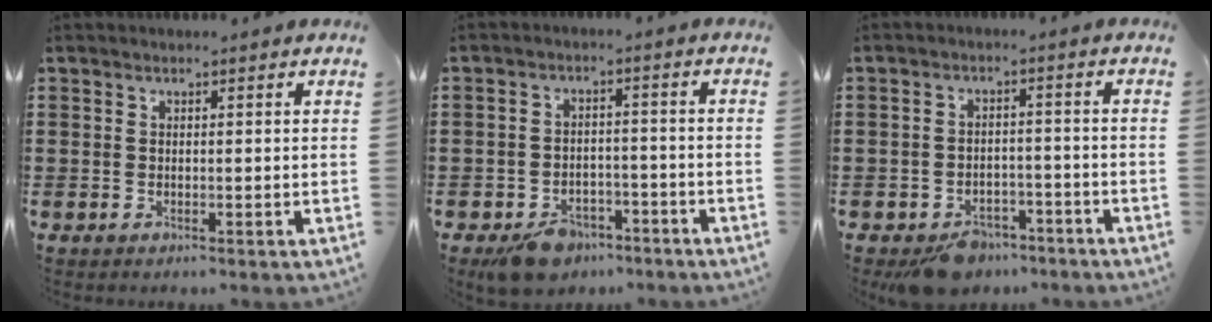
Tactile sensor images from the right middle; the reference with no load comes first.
{"total": 5.2, "force": [-4.3, 2.4, 1.7], "torque": [-0.032, 0.013, -0.081]}
{"total": 4.6, "force": [-4.1, 1.9, 1.0], "torque": [-0.024, 0.011, -0.080]}